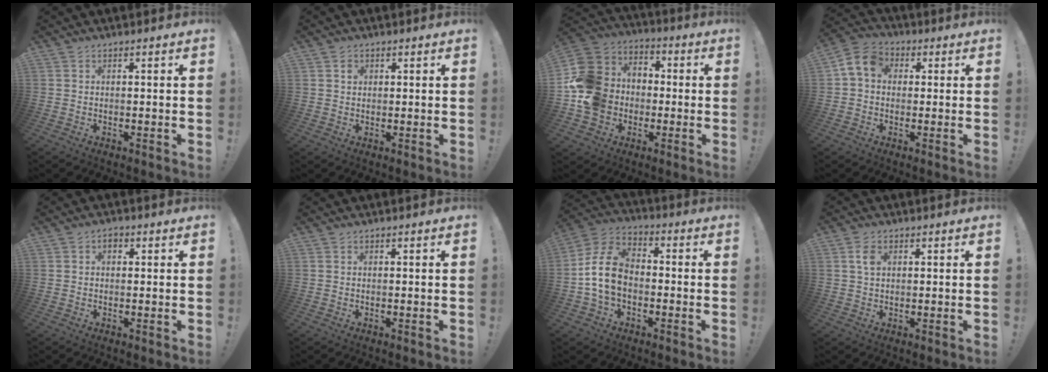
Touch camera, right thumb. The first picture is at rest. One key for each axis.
{"total": 1.5, "fx": 0.4, "fy": 1.4, "fz": 0.2, "tx": 0.010, "ty": -0.003, "tz": 0.004}
{"total": 16.7, "fx": -3.0, "fy": 14.9, "fz": 6.8, "tx": -0.115, "ty": 0.028, "tz": -0.036}
{"total": 8.1, "fx": 1.4, "fy": 6.2, "fz": 5.0, "tx": -0.102, "ty": 0.015, "tz": 0.034}
{"total": 1.7, "fx": 0.2, "fy": 1.2, "fz": 1.2, "tx": -0.023, "ty": 0.007, "tz": 0.002}
{"total": 0.0}
{"total": 13.3, "fx": -2.0, "fy": 9.5, "fz": 9.0, "tx": -0.164, "ty": 0.028, "tz": -0.034}
{"total": 3.5, "fx": 1.1, "fy": 2.2, "fz": 2.4, "tx": -0.036, "ty": 0.002, "tz": 0.017}